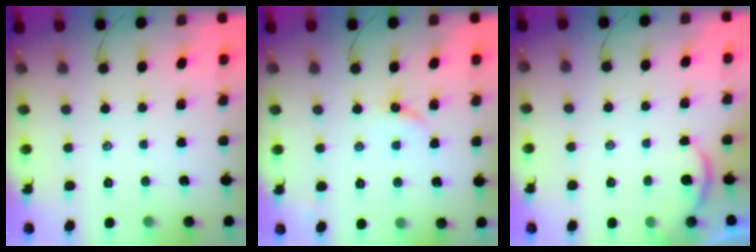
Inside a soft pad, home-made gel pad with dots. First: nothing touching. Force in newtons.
{"total": 2.6, "press": 2.6, "slide": 0.4}
{"total": 1.2, "press": 1.1, "slide": 0.1}